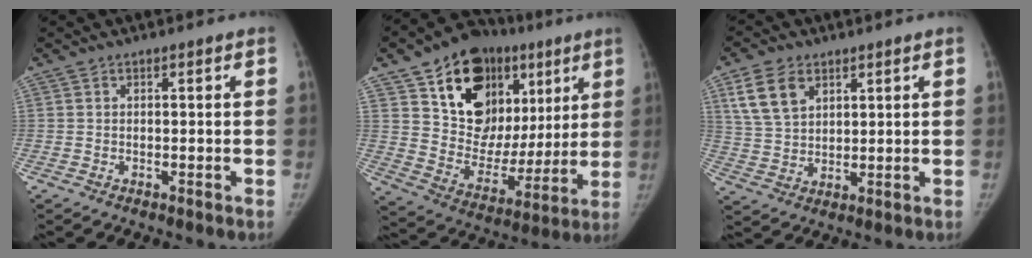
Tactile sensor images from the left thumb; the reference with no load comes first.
{"total": 25.2, "force": [11.7, 17.2, 14.2], "torque": [-0.159, -0.005, 0.196]}
{"total": 8.8, "force": [4.3, 5.7, 5.1], "torque": [-0.085, -0.011, 0.091]}